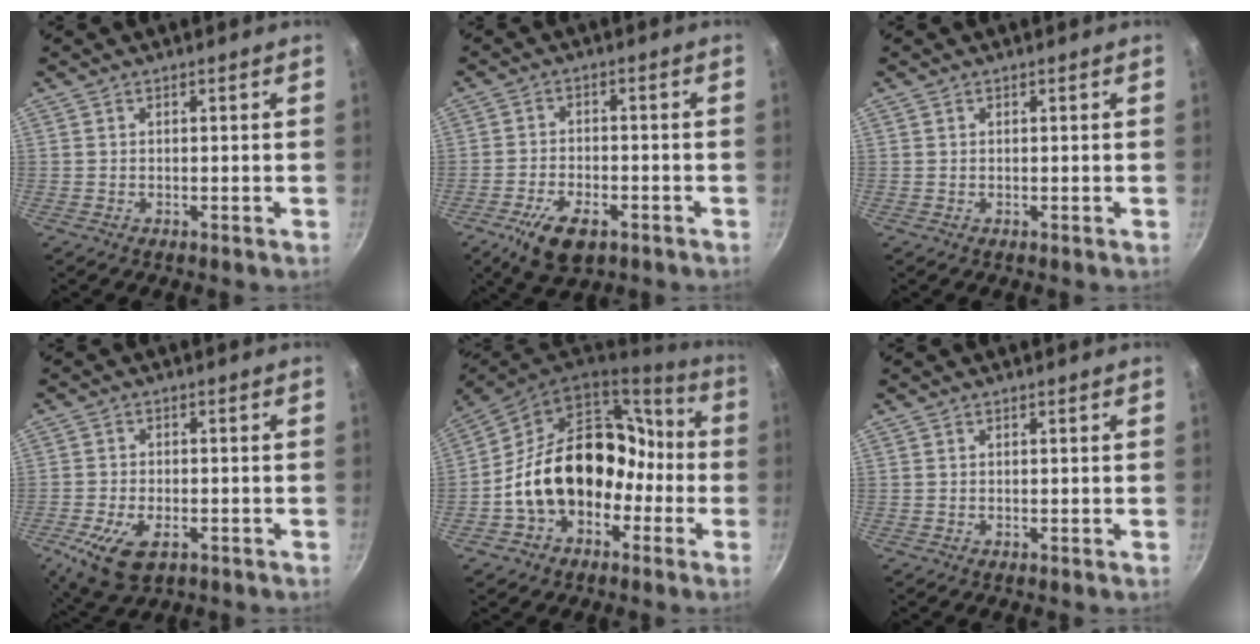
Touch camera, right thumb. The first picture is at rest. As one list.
[{"total": 9.1, "force": [-4.8, 4.5, 6.4], "torque": [-0.113, 0.015, -0.080]}, {"total": 0.0}, {"total": 9.5, "force": [-3.8, 5.2, 7.0], "torque": [-0.132, -0.002, -0.064]}, {"total": 21.0, "force": [-4.3, 15.8, 13.2], "torque": [-0.166, 0.082, -0.062]}, {"total": 0.0}]